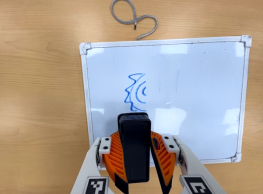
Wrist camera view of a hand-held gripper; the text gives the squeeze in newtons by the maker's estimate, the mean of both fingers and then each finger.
{"total": 11.3, "left": 10.5, "right": 12.0}